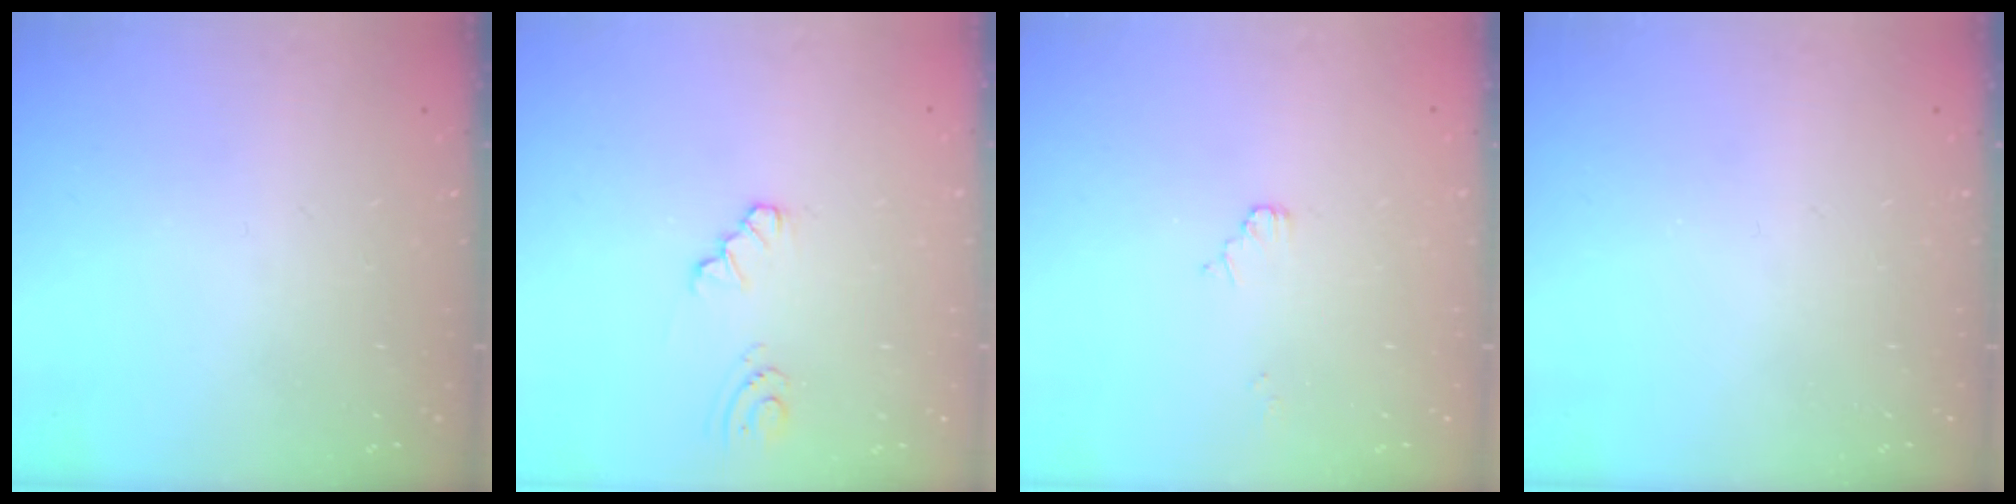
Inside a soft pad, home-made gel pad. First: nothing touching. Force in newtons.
{"total": 3.0, "press": 3.0, "slide": 0.4}
{"total": 2.0, "press": 1.9, "slide": 0.3}
{"total": 0.0}